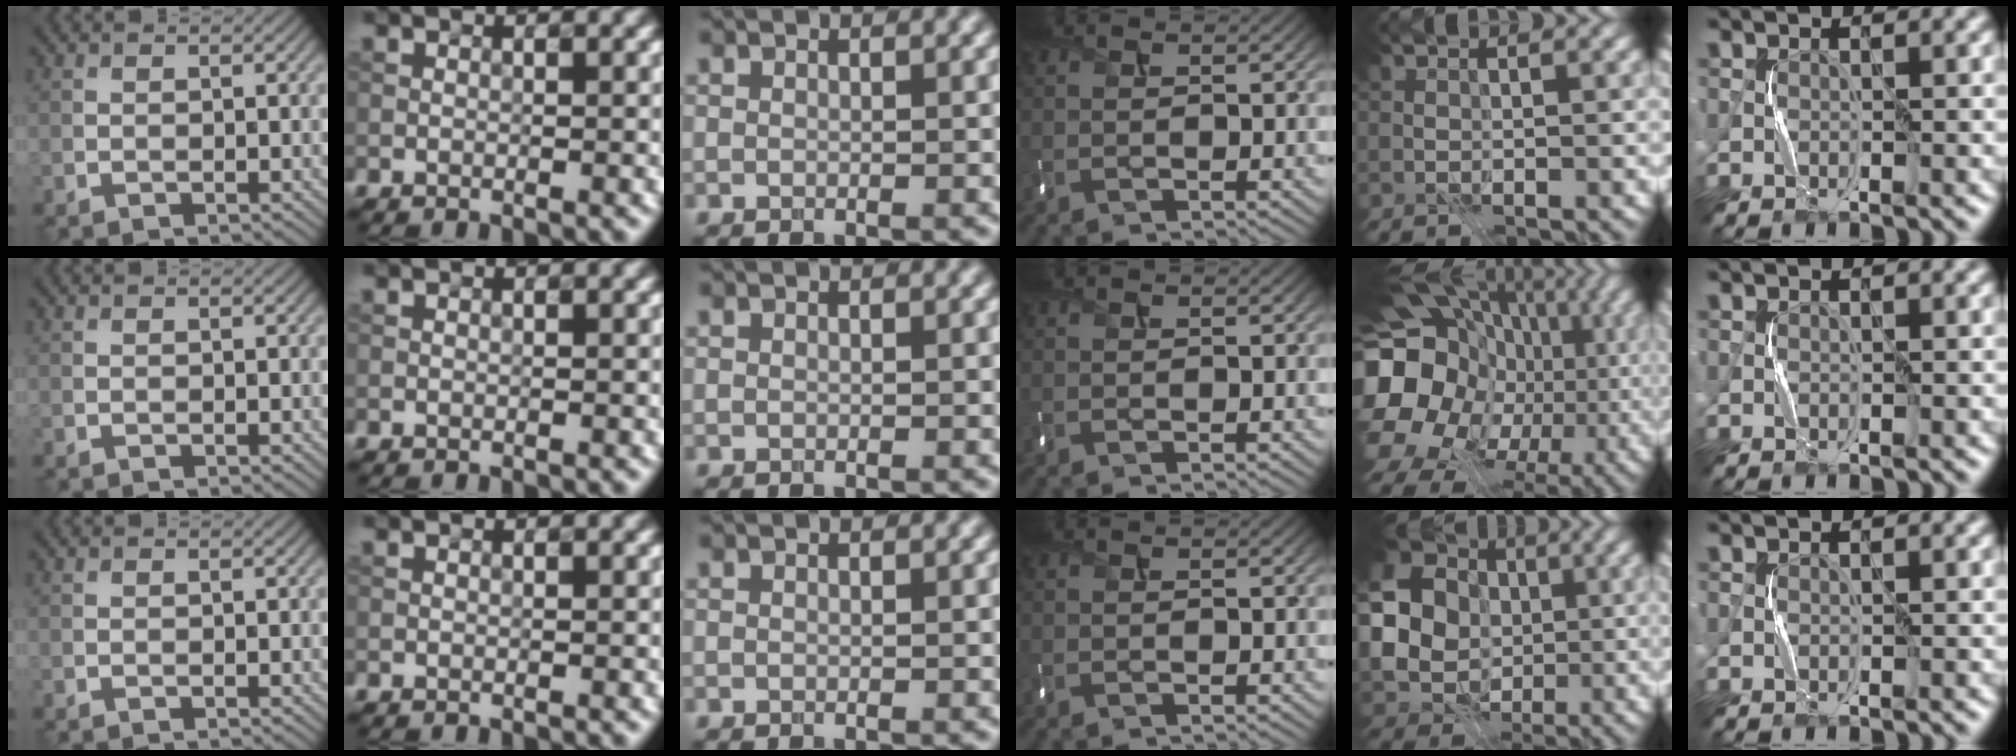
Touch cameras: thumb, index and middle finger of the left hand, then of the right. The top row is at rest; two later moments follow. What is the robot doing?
{"motion": "press", "object": "keyboard"}